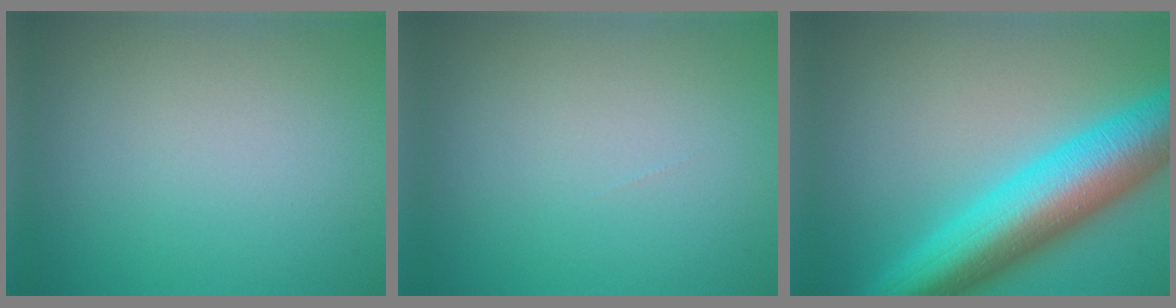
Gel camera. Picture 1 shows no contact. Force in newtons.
{"total": 0.0}
{"total": 11.7, "press": 11.7, "slide": 0.2}